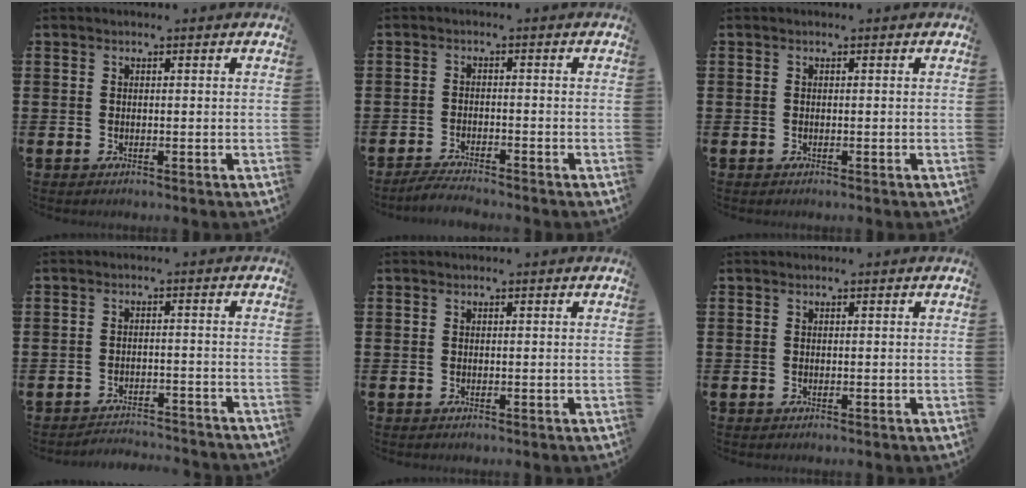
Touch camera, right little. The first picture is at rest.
{"total": 2.3, "force": [-2.3, -0.1, 0.4], "torque": [-0.008, 0.004, -0.046]}
{"total": 0.0}
{"total": 2.5, "force": [-2.5, -0.1, -0.1], "torque": [-0.003, 0.004, -0.055]}
{"total": 0.0}
{"total": 0.0}